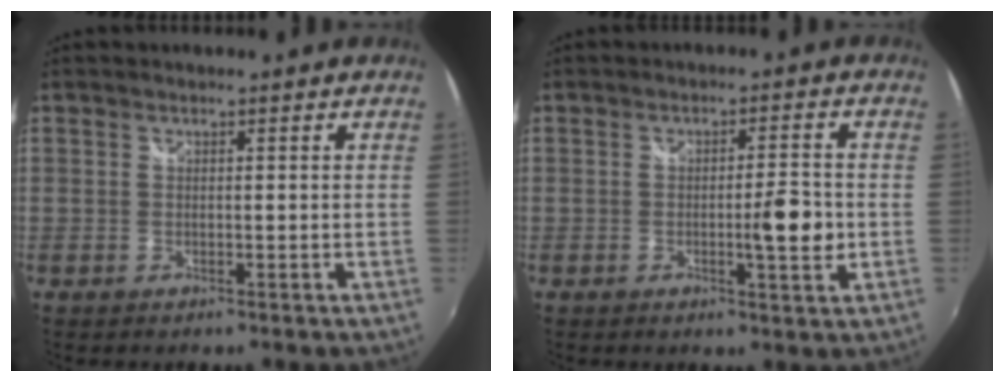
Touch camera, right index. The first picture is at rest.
{"total": 5.5, "force": [-0.9, 0.8, 5.4], "torque": [-0.083, -0.001, -0.010]}